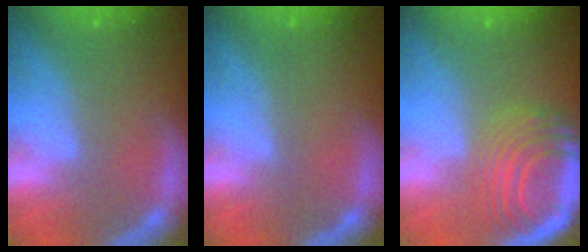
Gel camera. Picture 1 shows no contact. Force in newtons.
{"total": 0.0}
{"total": 10.1}